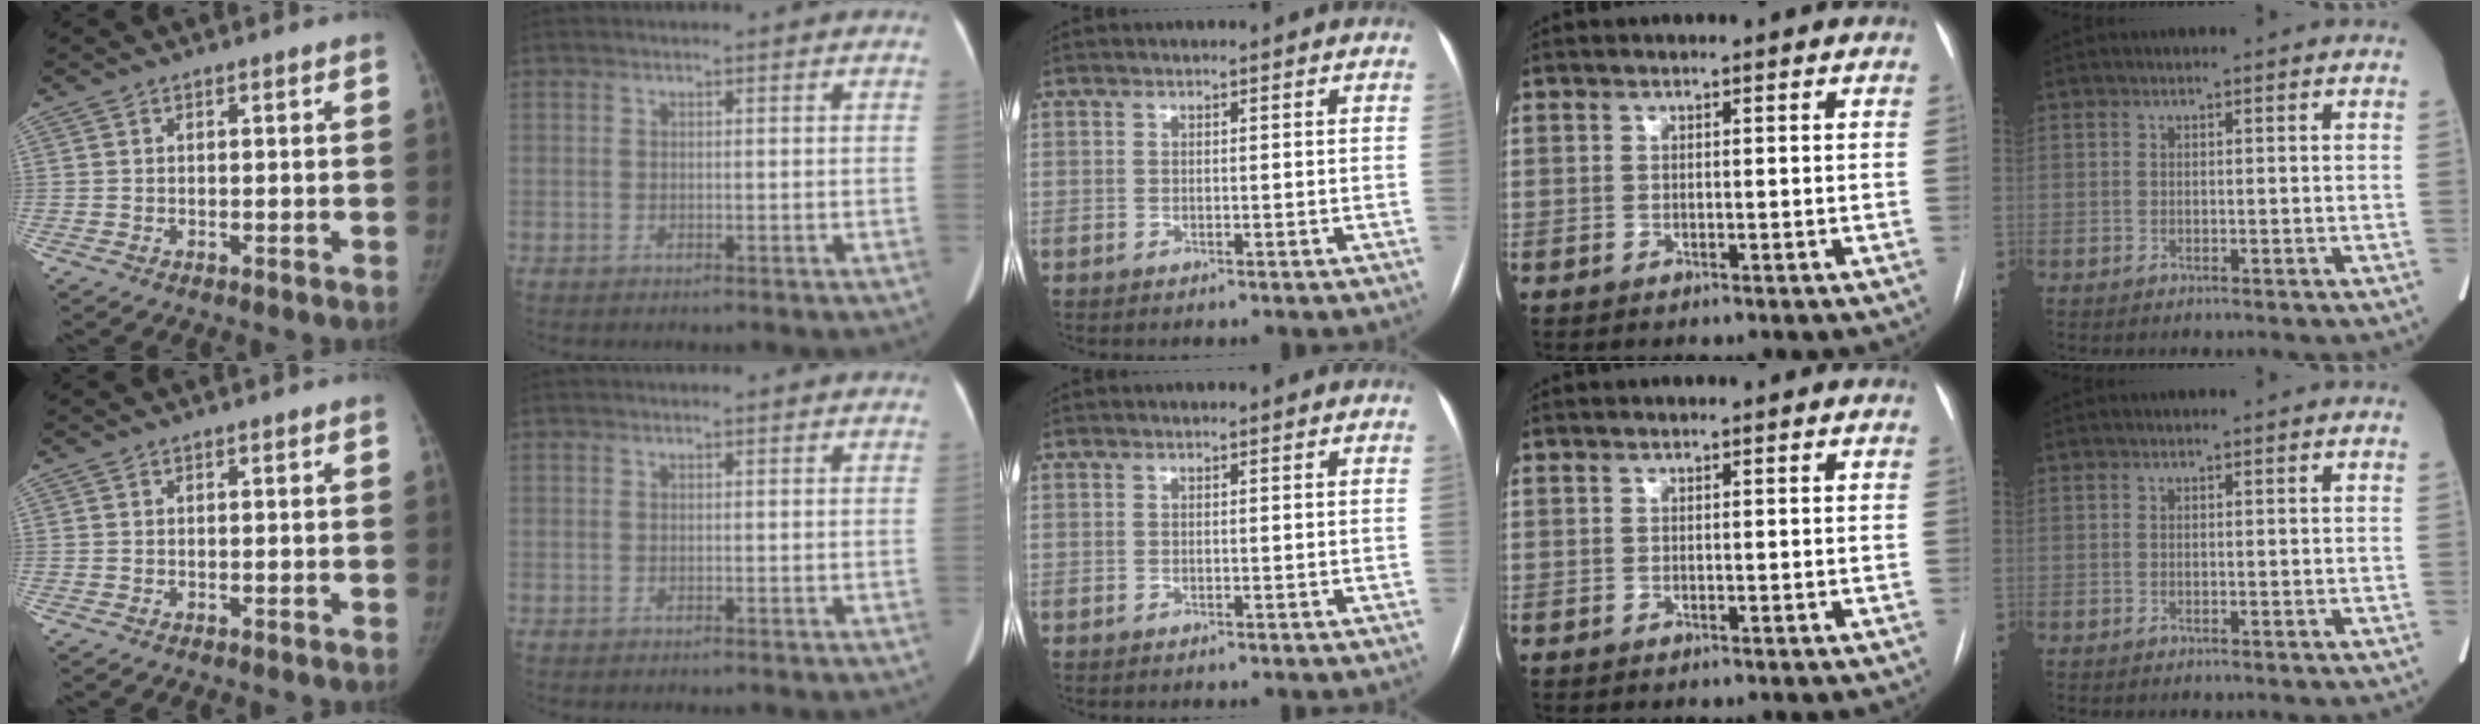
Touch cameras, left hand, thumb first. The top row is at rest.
{}